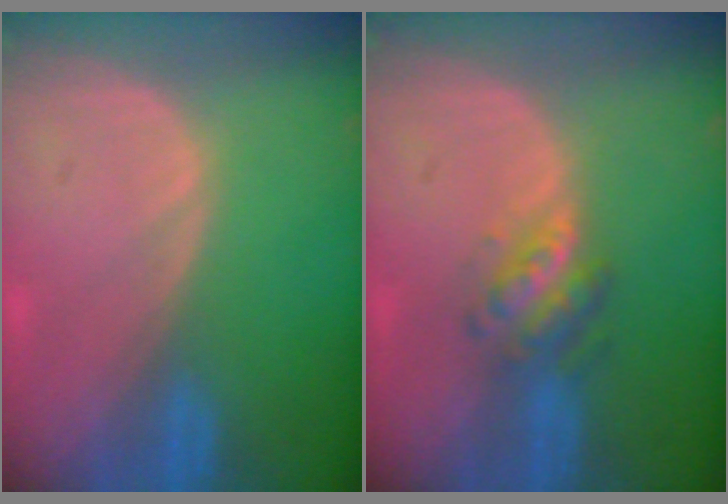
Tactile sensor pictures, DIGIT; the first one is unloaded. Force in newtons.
{"total": 4.9, "press": 4.4, "slide": 2.1}